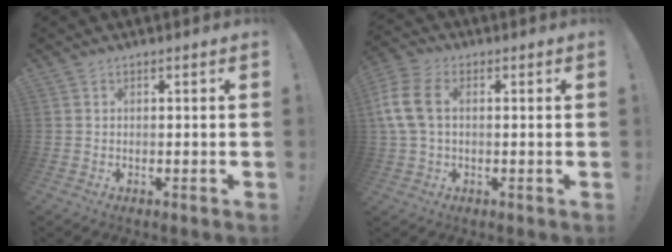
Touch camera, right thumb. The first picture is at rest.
{"total": 10.9, "force": [1.6, 7.1, 8.1], "torque": [-0.162, 0.009, 0.037]}